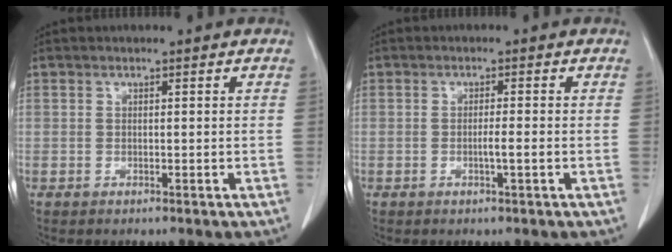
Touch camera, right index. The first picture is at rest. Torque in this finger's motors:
{"motor_torque": [0.87, -0.31, 0.35, 0.08]}